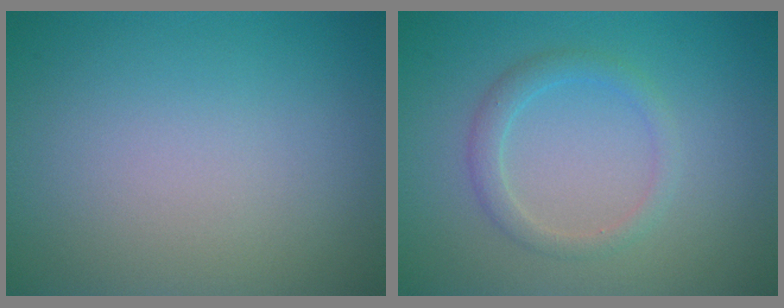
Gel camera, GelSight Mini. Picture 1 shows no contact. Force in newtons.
{"total": 2.0, "press": 2.0, "slide": 0.2}